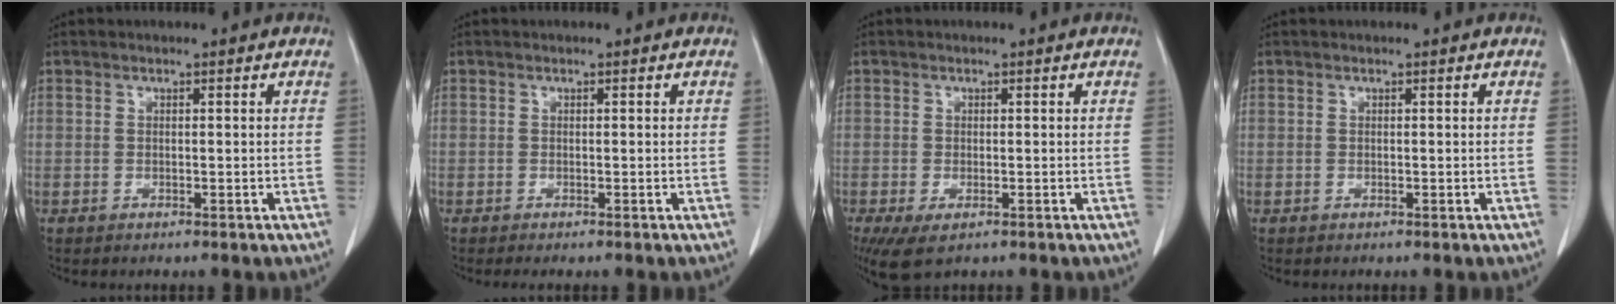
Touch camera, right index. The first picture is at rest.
{"total": 0.8, "force": [-0.6, 0.0, 0.5], "torque": [-0.010, -0.001, -0.009]}
{"total": 4.7, "force": [-2.8, 1.9, 3.3], "torque": [-0.060, -0.015, -0.044]}
{"total": 0.0}